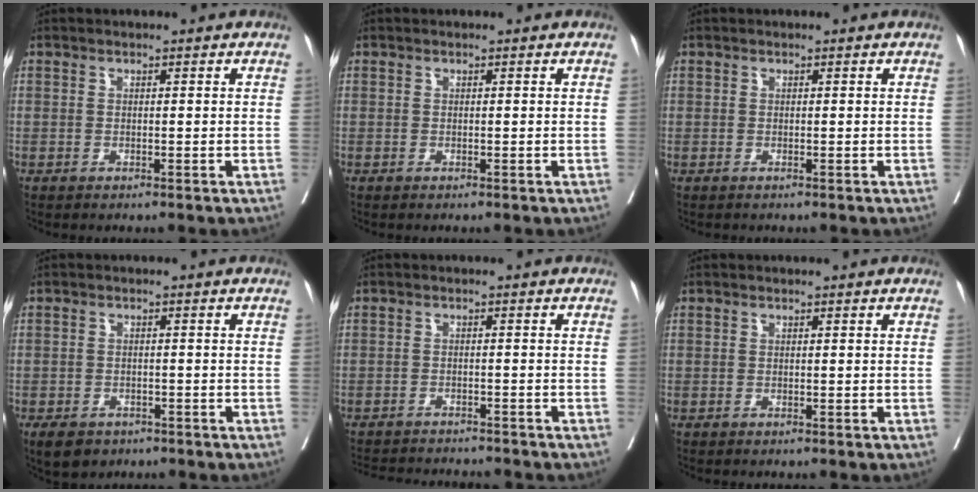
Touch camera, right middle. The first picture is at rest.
{"total": 0.0}
{"total": 0.7, "force": [0.3, -0.6, -0.2], "torque": [0.012, 0.003, 0.003]}
{"total": 5.6, "force": [-4.1, 3.0, 2.4], "torque": [-0.034, -0.003, -0.058]}
{"total": 9.3, "force": [-9.0, 0.4, 2.4], "torque": [-0.034, -0.001, -0.121]}
{"total": 0.0}